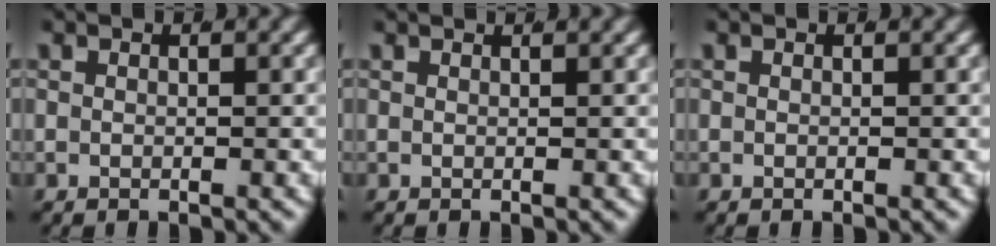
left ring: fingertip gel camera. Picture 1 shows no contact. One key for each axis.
{"total": 0.8, "fx": 0.7, "fy": -0.4, "fz": 0.1, "tx": 0.004, "ty": 0.001, "tz": 0.010}
{"total": 0.0}